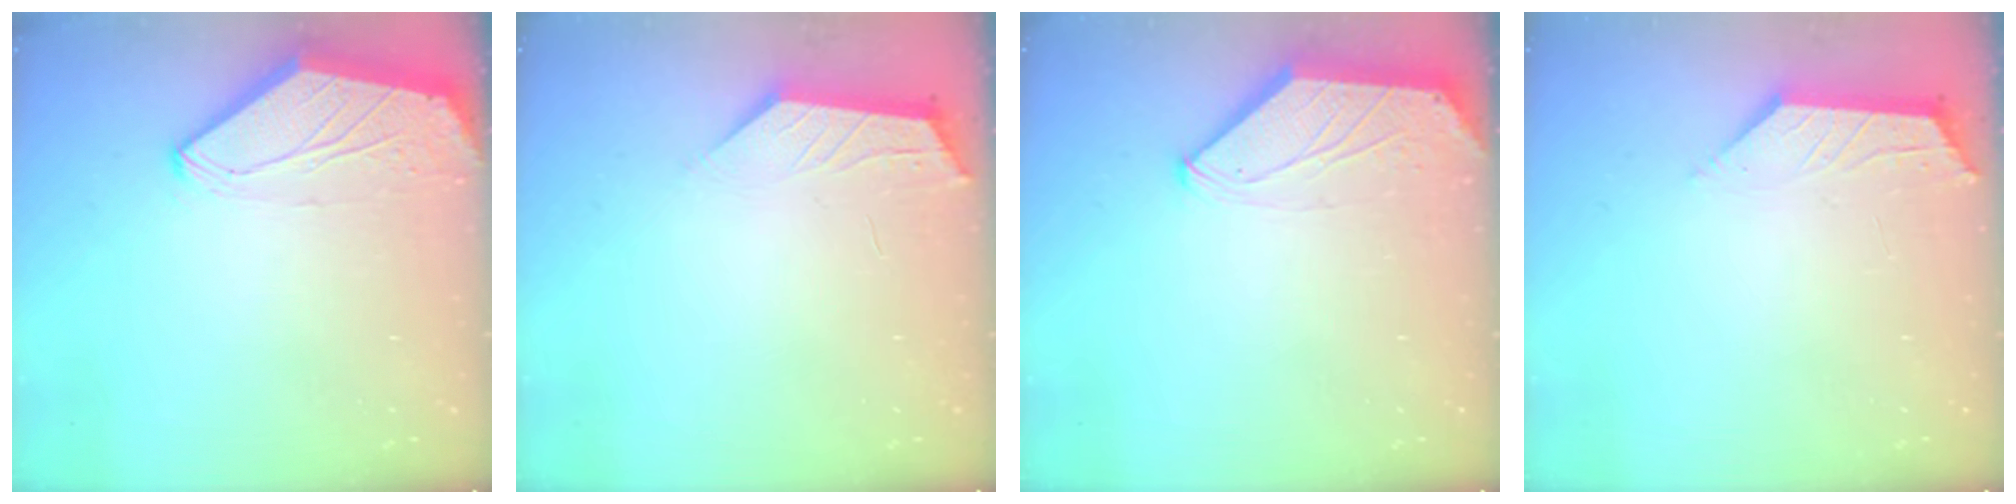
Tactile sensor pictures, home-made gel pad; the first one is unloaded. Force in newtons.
{"total": 1.6, "press": 1.6, "slide": 0.4}
{"total": 0.8, "press": 0.7, "slide": 0.3}
{"total": 1.9, "press": 1.9, "slide": 0.3}